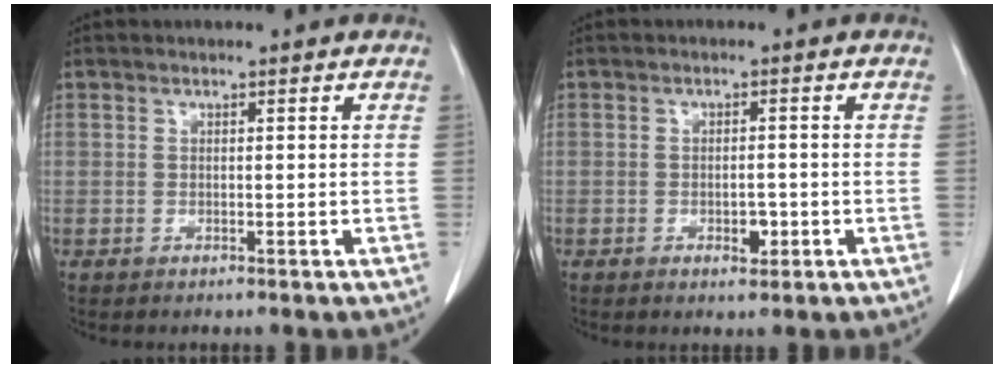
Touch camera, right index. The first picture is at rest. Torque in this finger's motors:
{"motor_torque": [-0.04, -0.02, -0.04, 0.00]}